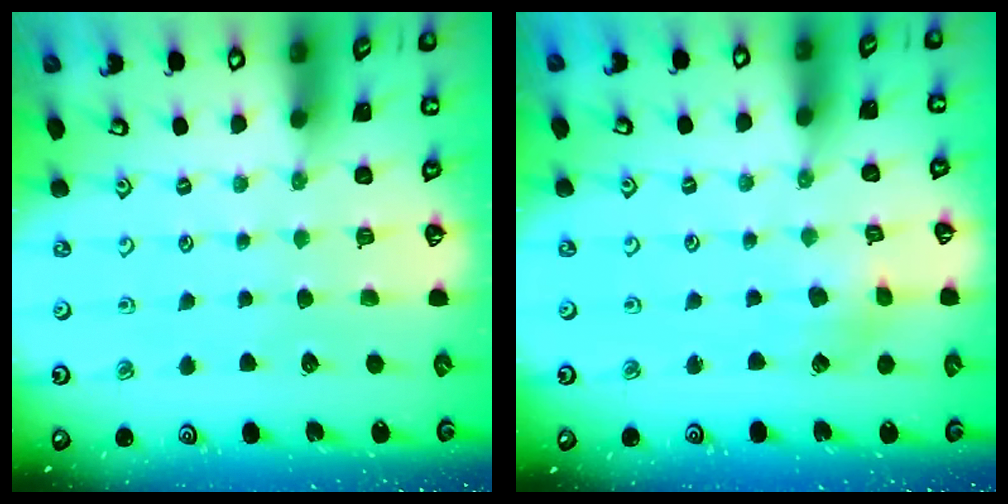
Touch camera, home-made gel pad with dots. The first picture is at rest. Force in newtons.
{"total": 2.8, "press": 2.8, "slide": 0.4}